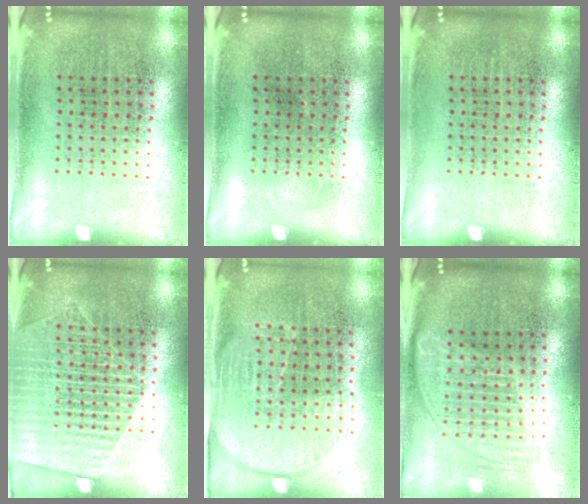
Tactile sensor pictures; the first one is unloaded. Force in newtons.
{"total": 0.0}
{"total": 0.0}
{"total": 1.8, "press": 1.6, "slide": 0.9}
{"total": 1.7, "press": 1.4, "slide": 0.8}
{"total": 1.8, "press": 1.5, "slide": 0.9}